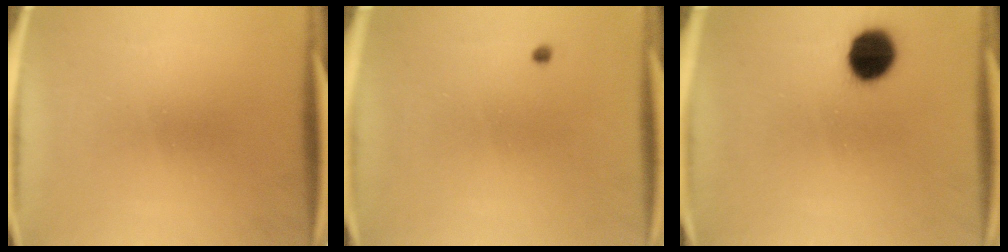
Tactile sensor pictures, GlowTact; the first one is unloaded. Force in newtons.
{"total": 0.5}
{"total": 9.5}